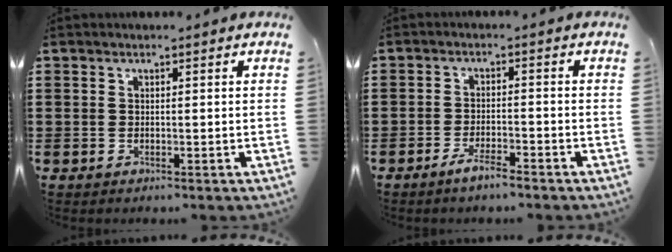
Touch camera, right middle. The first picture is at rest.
{"total": 3.2, "force": [-2.5, 0.4, 1.9], "torque": [-0.038, 0.005, -0.050]}